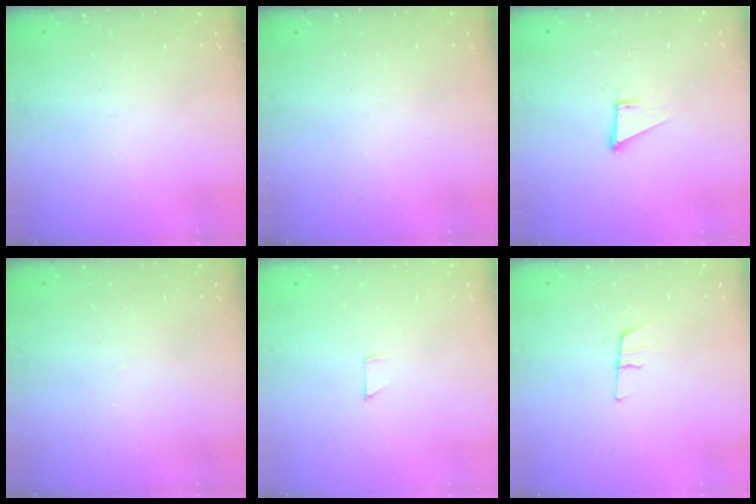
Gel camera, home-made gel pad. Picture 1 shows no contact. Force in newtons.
{"total": 0.0}
{"total": 1.9, "press": 1.9, "slide": 0.0}
{"total": 2.7, "press": 2.7, "slide": 0.3}
{"total": 3.2, "press": 3.2, "slide": 0.3}
{"total": 7.6, "press": 7.0, "slide": 3.0}